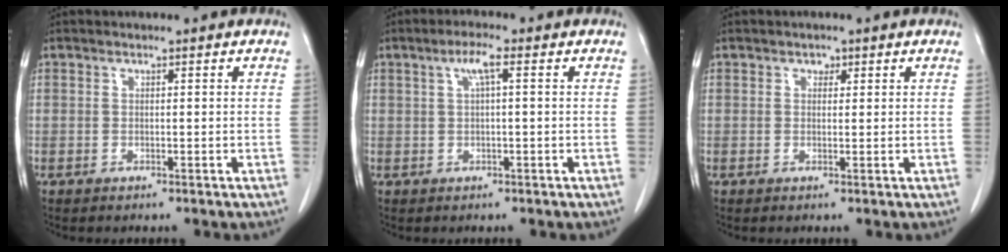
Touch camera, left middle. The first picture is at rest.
{"total": 2.8, "force": [0.9, 0.2, 2.6], "torque": [-0.054, 0.010, 0.017]}
{"total": 1.0, "force": [0.6, 0.8, 0.4], "torque": [-0.002, 0.000, 0.007]}